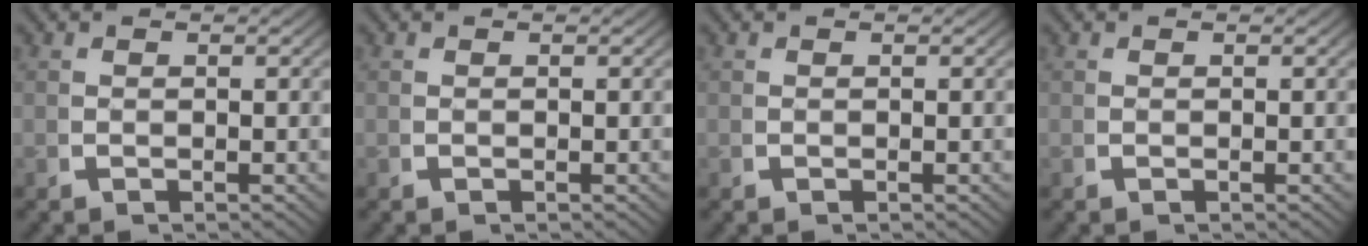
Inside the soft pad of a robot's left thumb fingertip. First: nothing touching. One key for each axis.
{"total": 0.0}
{"total": 0.0}
{"total": 0.0}